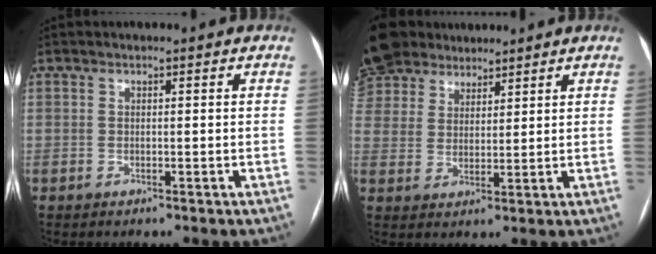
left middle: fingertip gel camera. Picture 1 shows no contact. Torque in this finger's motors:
{"motor_torque": [0.39, -0.32, 1.05, 0.21]}